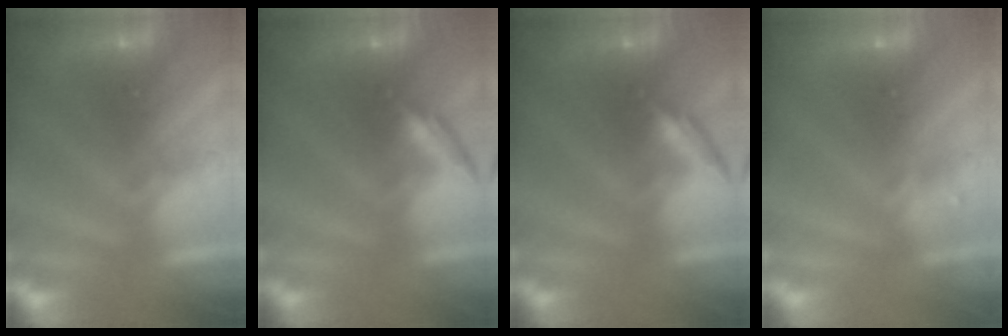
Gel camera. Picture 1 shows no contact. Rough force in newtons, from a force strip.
{"total": 2.2}
{"total": 2.2}
{"total": 2.2}